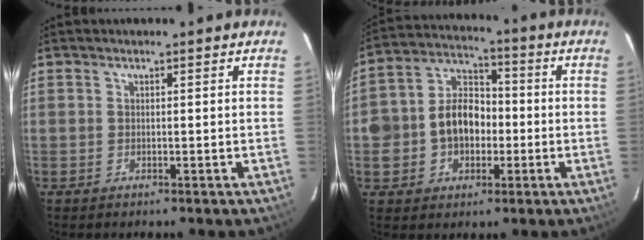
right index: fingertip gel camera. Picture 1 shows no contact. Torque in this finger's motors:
{"motor_torque": [0.43, -0.09, 0.60, 0.09]}